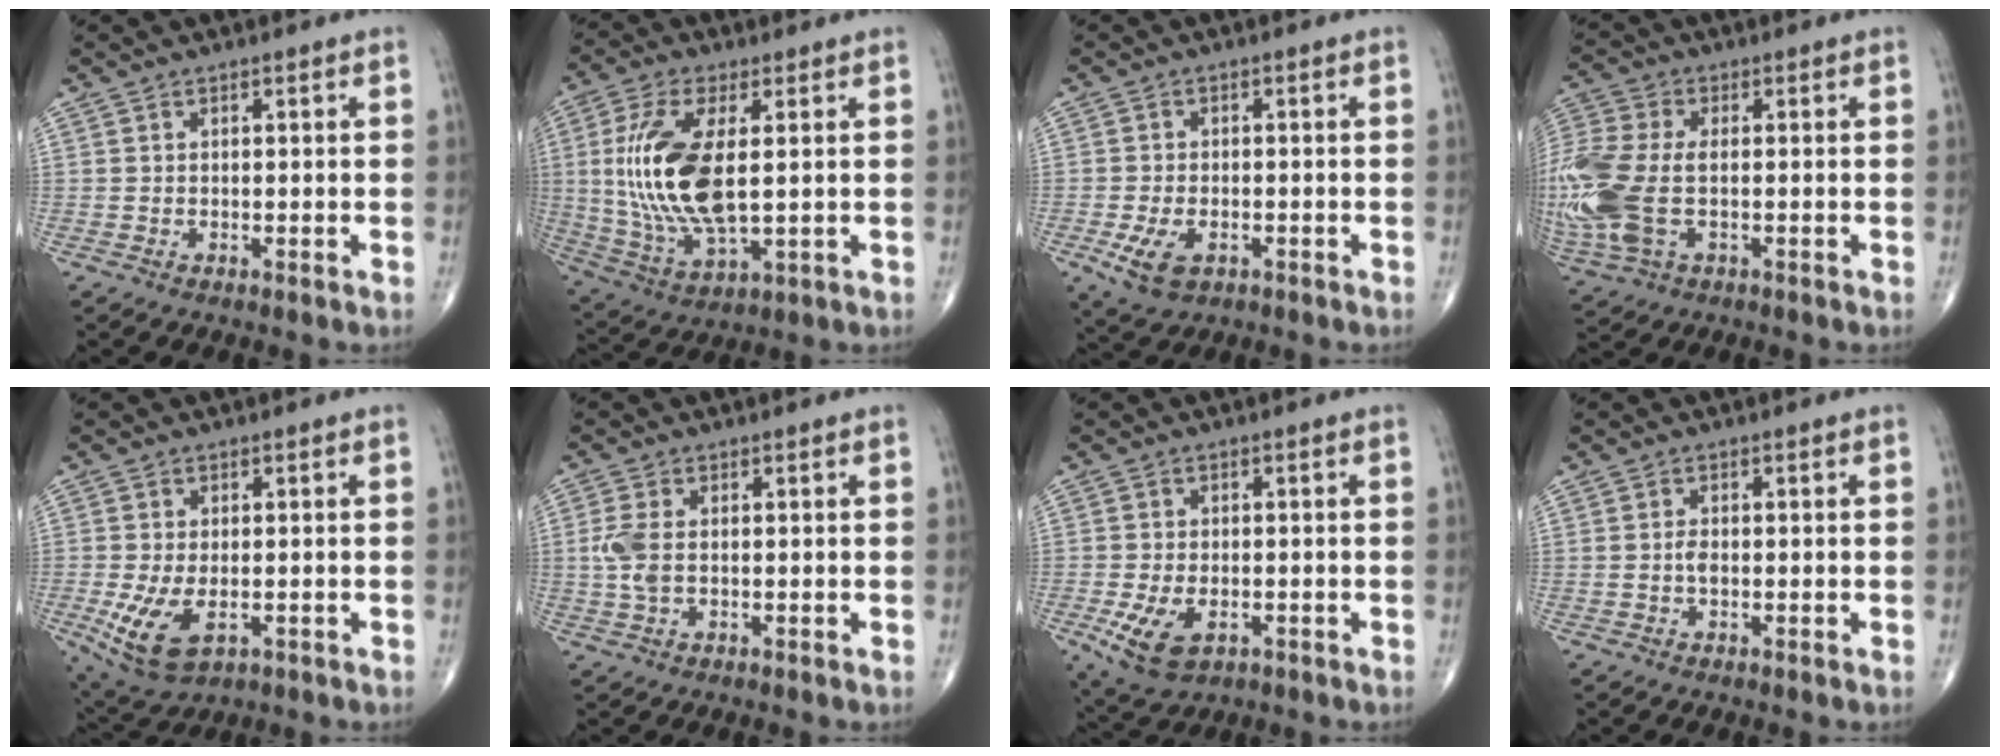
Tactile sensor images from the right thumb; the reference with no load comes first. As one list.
[{"total": 17.1, "force": [1.6, 7.3, 15.4], "torque": [-0.329, -0.014, 0.039]}, {"total": 6.3, "force": [-2.4, 3.7, 4.4], "torque": [-0.087, 0.000, -0.035]}, {"total": 18.3, "force": [-2.3, 10.5, 14.8], "torque": [-0.406, -0.005, -0.035]}, {"total": 9.1, "force": [-2.4, 4.9, 7.3], "torque": [-0.148, -0.012, -0.031]}, {"total": 4.4, "force": [0.0, 2.4, 3.7], "torque": [-0.100, 0.003, -0.002]}, {"total": 8.1, "force": [-2.8, 4.7, 6.0], "torque": [-0.116, -0.003, -0.041]}, {"total": 1.6, "force": [-0.2, 0.9, 1.4], "torque": [-0.027, 0.001, -0.006]}]